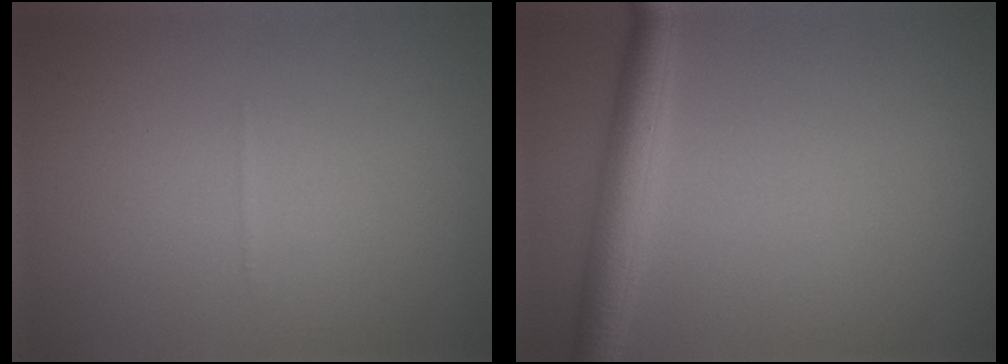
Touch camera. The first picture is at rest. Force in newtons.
{"total": 3.5, "press": 3.5, "slide": 0.1}